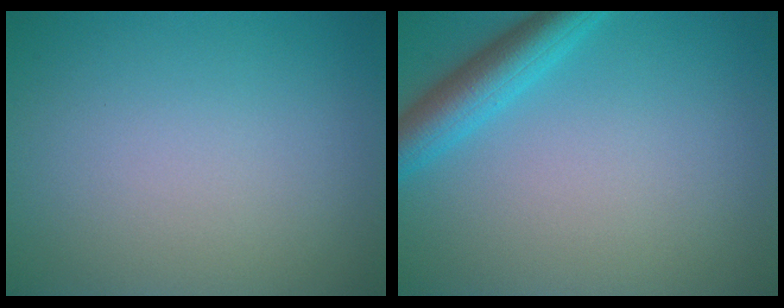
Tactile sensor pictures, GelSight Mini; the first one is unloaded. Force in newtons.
{"total": 4.1, "press": 4.1, "slide": 0.2}